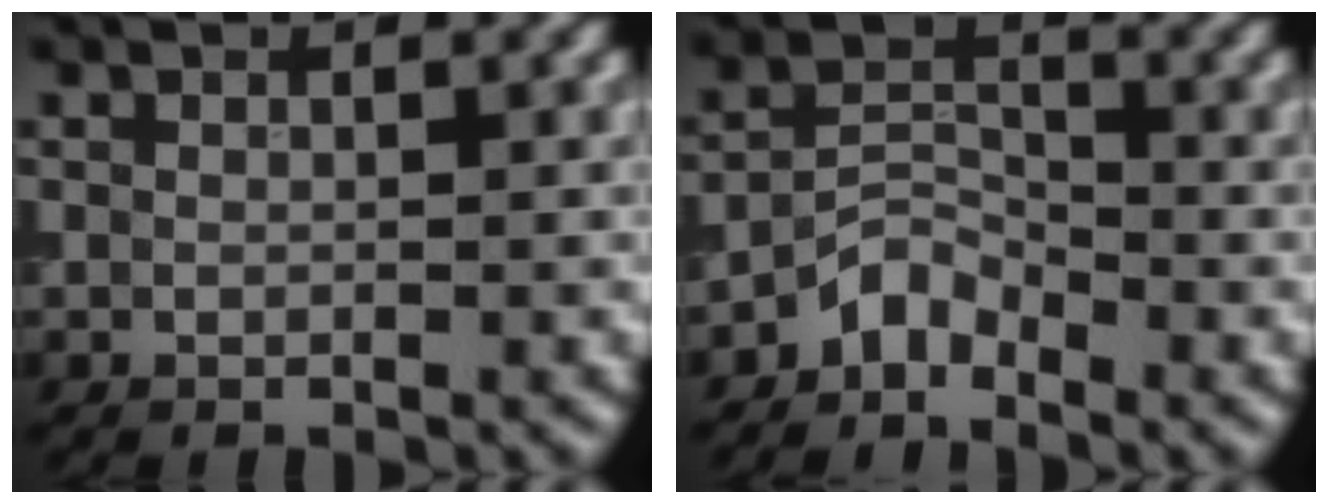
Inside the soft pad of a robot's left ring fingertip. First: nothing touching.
{"total": 2.6, "force": [-2.1, 1.1, 0.9], "torque": [-0.011, 0.013, -0.046]}